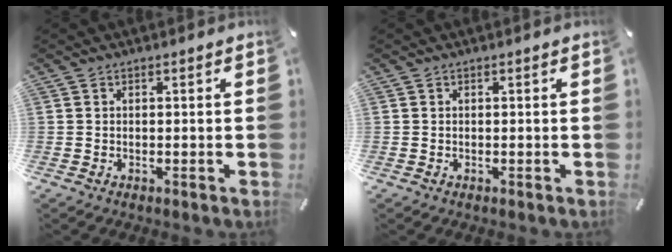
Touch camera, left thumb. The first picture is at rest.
{"total": 0.0}